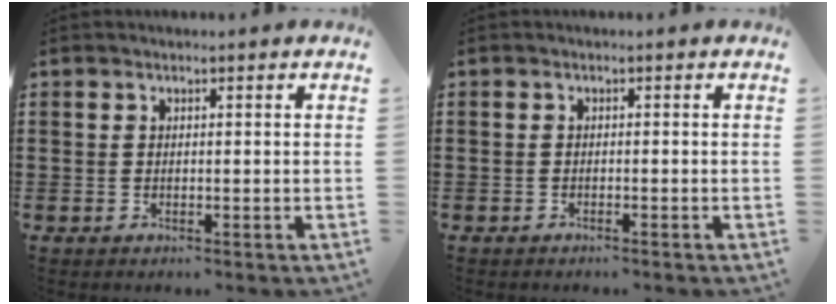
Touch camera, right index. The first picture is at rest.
{"total": 0.6, "force": [-0.6, 0.0, 0.1], "torque": [-0.004, -0.003, -0.011]}